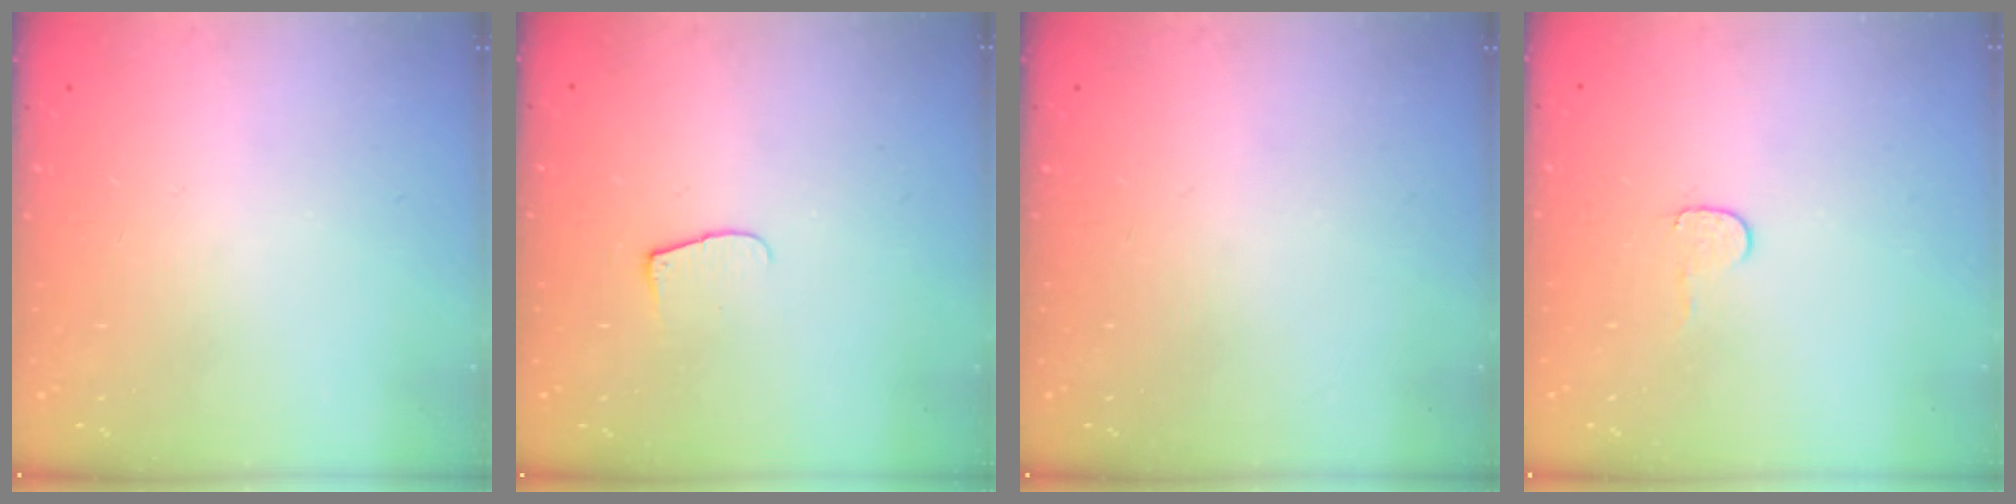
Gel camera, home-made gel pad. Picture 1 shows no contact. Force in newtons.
{"total": 5.3, "press": 5.2, "slide": 0.6}
{"total": 0.0}
{"total": 4.0, "press": 4.0, "slide": 0.5}